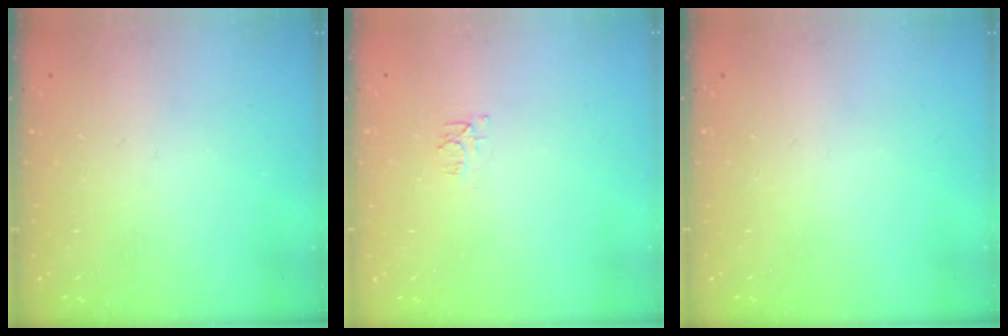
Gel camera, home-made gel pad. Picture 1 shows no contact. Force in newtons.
{"total": 4.6, "press": 4.5, "slide": 0.5}
{"total": 0.0}